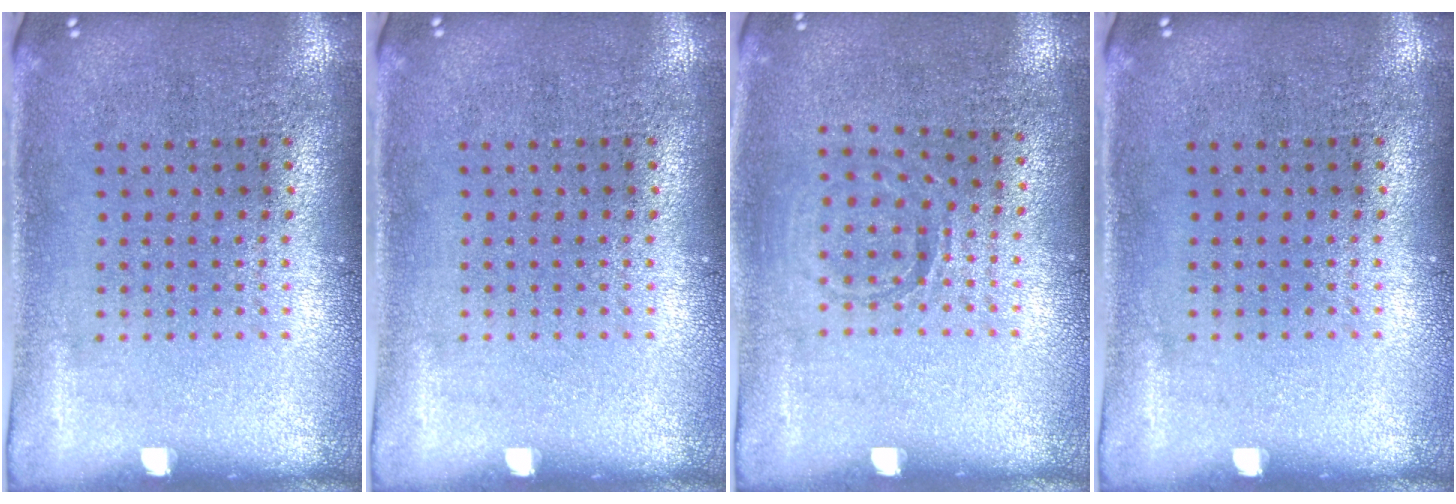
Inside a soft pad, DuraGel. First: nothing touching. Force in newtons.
{"total": 0.0}
{"total": 0.9, "press": 0.9, "slide": 0.1}
{"total": 0.0}